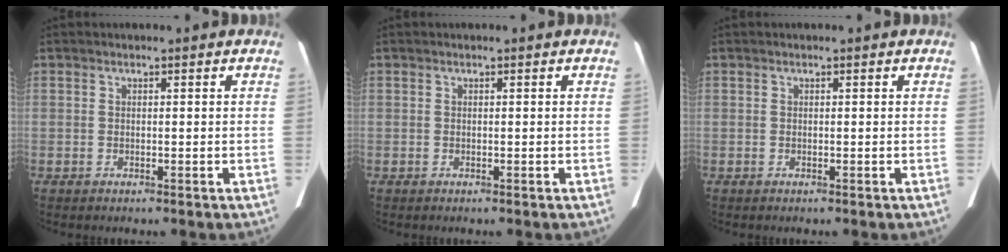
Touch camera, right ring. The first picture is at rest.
{"total": 0.0}
{"total": 0.0}